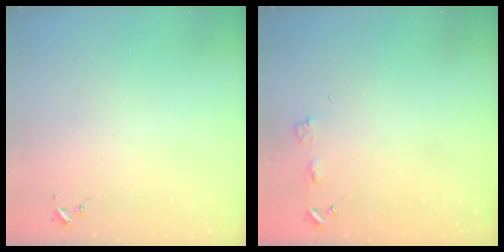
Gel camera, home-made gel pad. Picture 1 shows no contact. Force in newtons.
{"total": 3.5, "press": 3.4, "slide": 0.5}